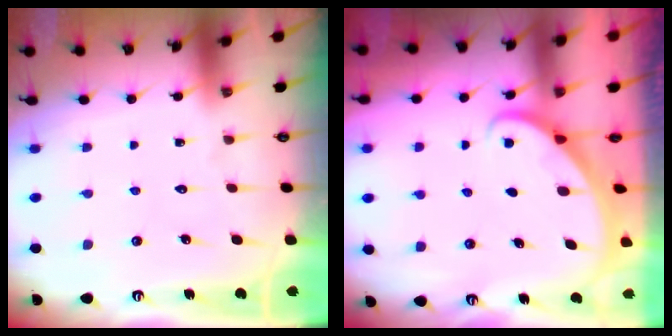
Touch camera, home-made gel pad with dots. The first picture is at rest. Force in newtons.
{"total": 2.0, "press": 2.0, "slide": 0.1}